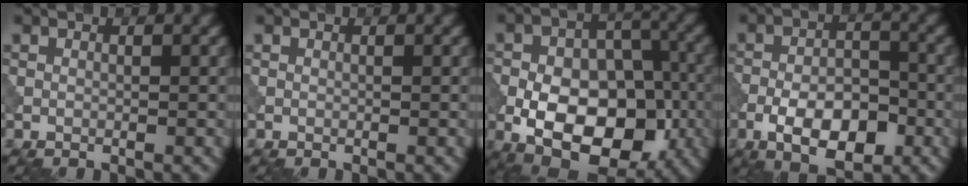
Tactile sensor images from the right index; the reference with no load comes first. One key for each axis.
{"total": 0.0}
{"total": 12.4, "fx": -4.0, "fy": 7.5, "fz": 9.0, "tx": -0.131, "ty": -0.007, "tz": -0.065}
{"total": 6.7, "fx": -3.2, "fy": 3.1, "fz": 5.0, "tx": -0.074, "ty": 0.005, "tz": -0.057}